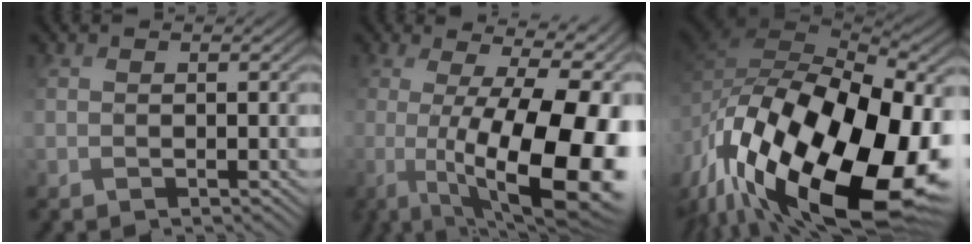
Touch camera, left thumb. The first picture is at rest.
{"total": 18.3, "force": [-2.0, 6.6, 16.9], "torque": [-0.233, -0.031, -0.013]}
{"total": 20.8, "force": [-4.7, 11.1, 17.0], "torque": [-0.315, -0.027, -0.064]}